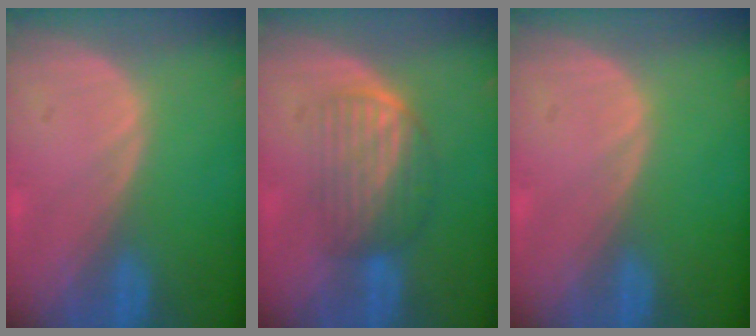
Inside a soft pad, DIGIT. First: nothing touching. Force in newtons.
{"total": 5.8, "press": 5.6, "slide": 1.7}
{"total": 0.0}